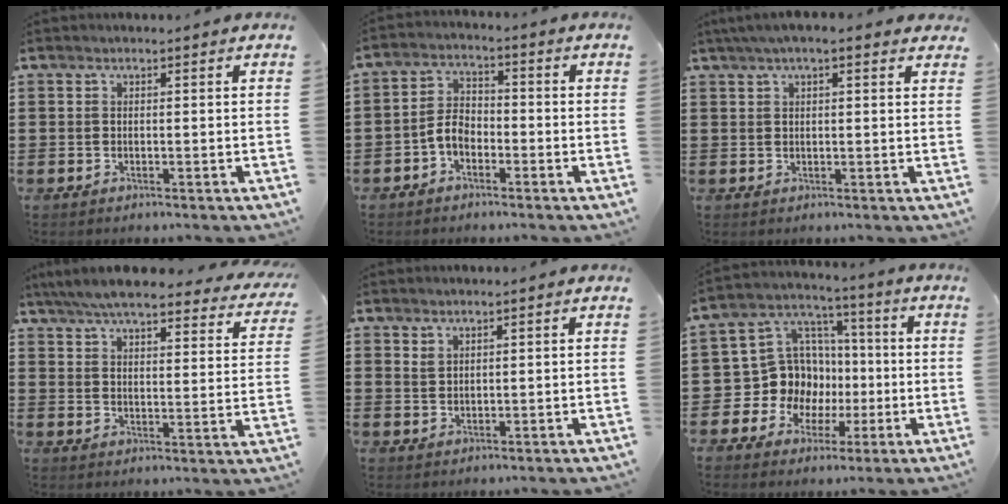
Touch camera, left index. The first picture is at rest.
{"total": 4.1, "force": [-2.3, 2.4, 2.4], "torque": [-0.067, 0.003, -0.053]}
{"total": 3.2, "force": [2.1, 0.7, 2.4], "torque": [-0.052, 0.008, 0.038]}
{"total": 6.8, "force": [6.2, 0.2, 2.7], "torque": [-0.079, -0.032, 0.108]}
{"total": 1.5, "force": [1.2, 0.8, 0.3], "torque": [-0.008, 0.003, 0.024]}
{"total": 11.1, "force": [-0.6, 10.7, 2.9], "torque": [-0.116, -0.003, -0.002]}